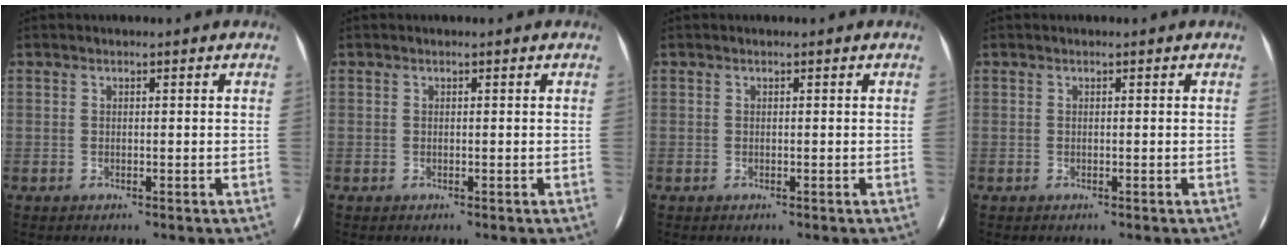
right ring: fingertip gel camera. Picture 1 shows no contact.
{"total": 0.0}
{"total": 0.0}
{"total": 0.0}